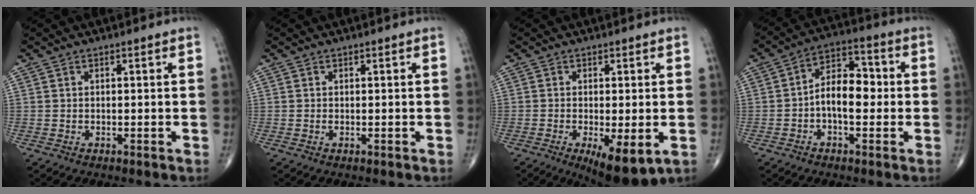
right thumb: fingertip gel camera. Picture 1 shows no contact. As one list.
[{"total": 0.0}, {"total": 9.3, "force": [-3.0, 3.0, 8.3], "torque": [-0.123, -0.020, -0.041]}, {"total": 9.6, "force": [-0.9, 5.4, 7.8], "torque": [-0.109, 0.034, -0.026]}]